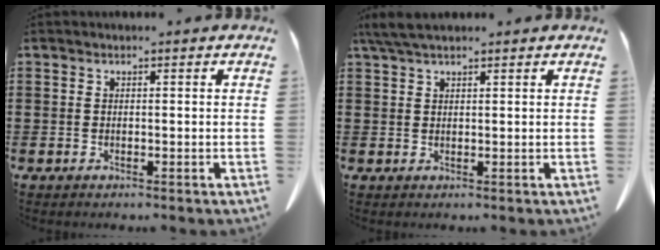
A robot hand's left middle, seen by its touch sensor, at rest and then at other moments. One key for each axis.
{"total": 3.5, "fx": 2.5, "fy": 0.7, "fz": 2.3, "tx": -0.052, "ty": 0.000, "tz": 0.049}